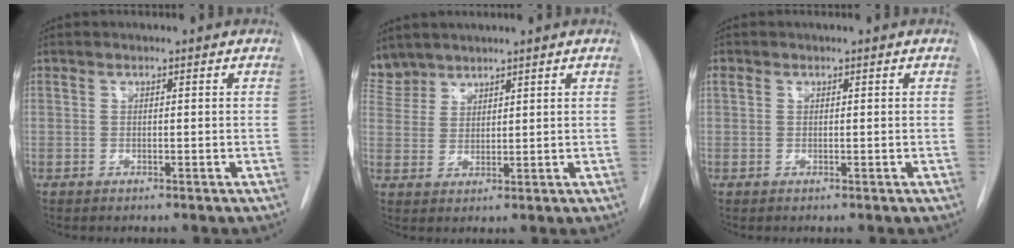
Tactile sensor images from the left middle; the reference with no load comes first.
{"total": 5.6, "force": [5.0, 2.4, -0.1], "torque": [0.004, 0.008, 0.107]}
{"total": 0.7, "force": [0.3, 0.5, 0.3], "torque": [-0.007, 0.013, 0.006]}